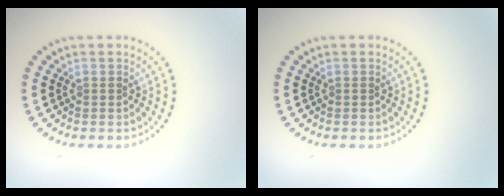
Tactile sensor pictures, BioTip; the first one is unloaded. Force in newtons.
{"total": 0.0}